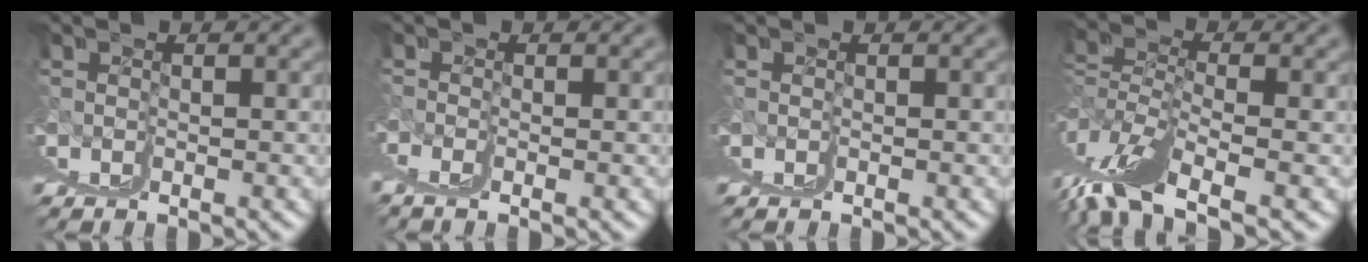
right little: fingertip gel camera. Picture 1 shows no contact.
{"total": 0.9, "force": [0.4, -0.3, 0.7], "torque": [-0.012, 0.002, 0.009]}
{"total": 0.0}
{"total": 3.6, "force": [-0.1, 0.1, 3.6], "torque": [-0.071, -0.008, 0.012]}